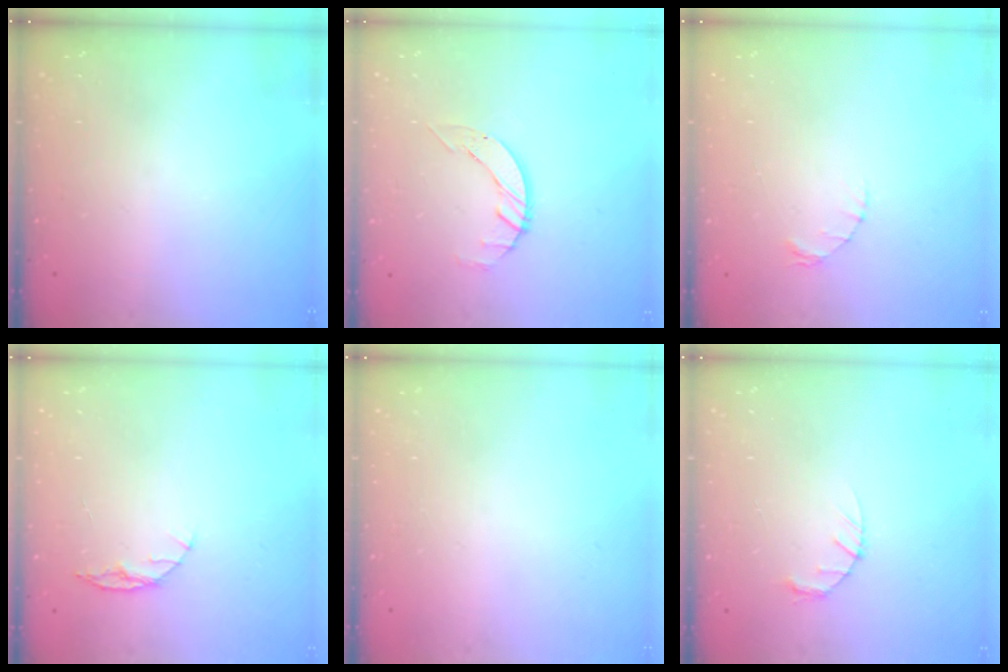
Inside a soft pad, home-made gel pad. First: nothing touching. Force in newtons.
{"total": 2.7, "press": 2.7, "slide": 0.3}
{"total": 2.0, "press": 2.0, "slide": 0.4}
{"total": 5.6, "press": 5.5, "slide": 0.6}
{"total": 0.0}
{"total": 3.3, "press": 3.3, "slide": 0.5}